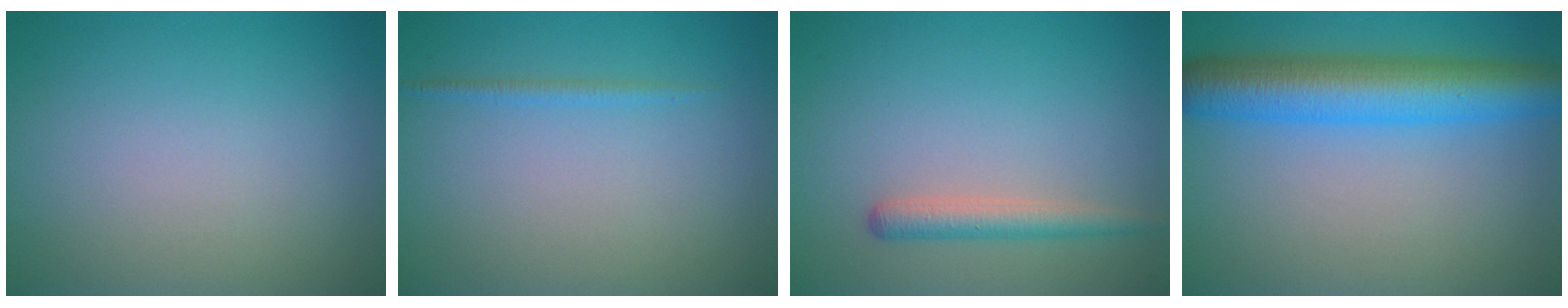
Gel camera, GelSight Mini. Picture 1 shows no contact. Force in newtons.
{"total": 0.8, "press": 0.8, "slide": 0.1}
{"total": 2.2, "press": 2.2, "slide": 0.1}
{"total": 7.8, "press": 7.8, "slide": 0.1}